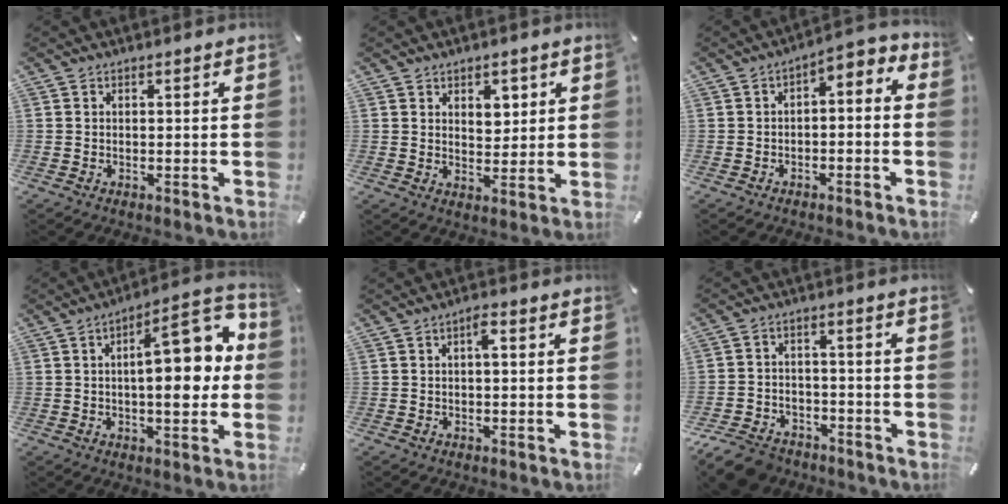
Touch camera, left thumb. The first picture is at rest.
{"total": 4.5, "force": [2.3, 3.4, 1.9], "torque": [-0.015, -0.008, 0.036]}
{"total": 3.5, "force": [-2.0, 1.9, 2.2], "torque": [-0.041, 0.008, -0.044]}
{"total": 15.4, "force": [1.5, 6.7, 13.9], "torque": [-0.172, -0.012, 0.019]}
{"total": 2.7, "force": [0.2, 1.0, 2.5], "torque": [-0.043, 0.008, -0.002]}
{"total": 8.9, "force": [-6.8, 4.7, 3.2], "torque": [-0.055, 0.039, -0.127]}